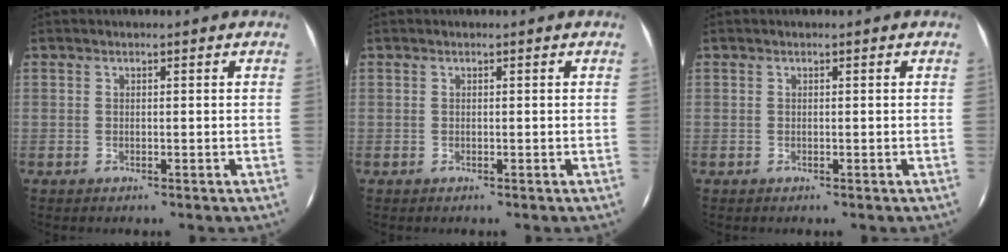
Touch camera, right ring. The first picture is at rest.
{"total": 0.0}
{"total": 0.0}